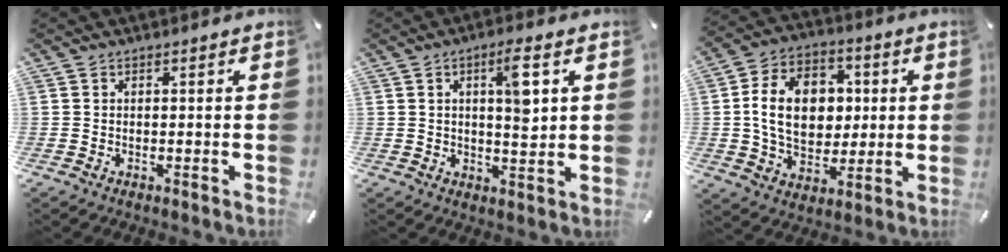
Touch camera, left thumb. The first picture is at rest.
{"total": 7.1, "force": [2.3, 1.6, 6.5], "torque": [-0.099, -0.011, 0.029]}
{"total": 15.9, "force": [1.2, 11.7, 10.7], "torque": [-0.201, 0.017, 0.023]}